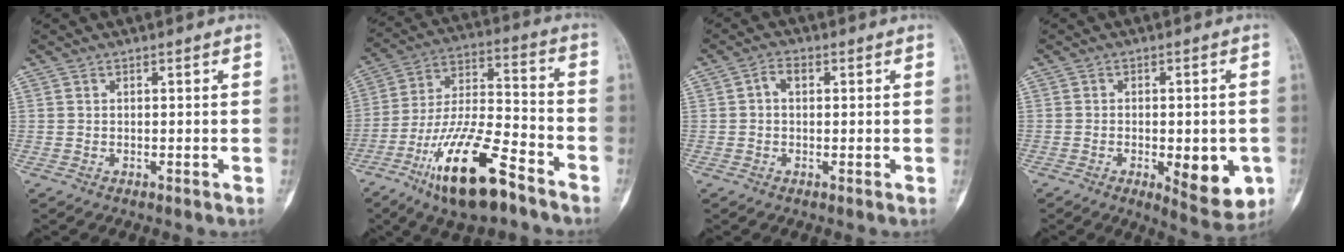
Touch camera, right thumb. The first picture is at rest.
{"total": 19.4, "force": [-11.5, 6.2, 14.3], "torque": [-0.265, 0.066, -0.206]}
{"total": 2.7, "force": [0.6, 1.8, 1.9], "torque": [-0.026, 0.011, 0.008]}
{"total": 10.1, "force": [-2.9, 4.2, 8.7], "torque": [-0.091, -0.004, -0.030]}